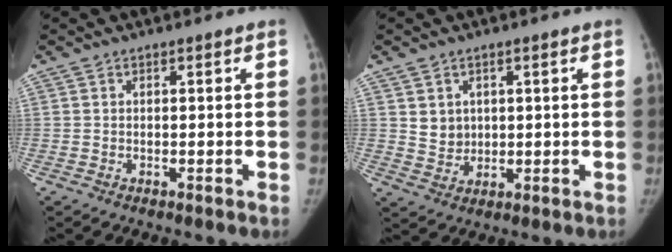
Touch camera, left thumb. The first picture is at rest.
{"total": 4.1, "force": [1.3, 3.6, 1.4], "torque": [-0.008, -0.012, 0.034]}